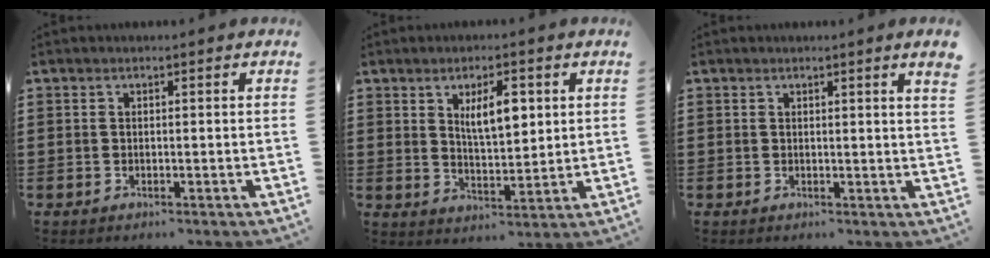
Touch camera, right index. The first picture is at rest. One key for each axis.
{"total": 6.1, "fx": 2.1, "fy": 2.4, "fz": 5.2, "tx": -0.093, "ty": 0.001, "tz": 0.032}
{"total": 1.2, "fx": 0.8, "fy": -0.5, "fz": 0.7, "tx": -0.012, "ty": -0.005, "tz": 0.014}